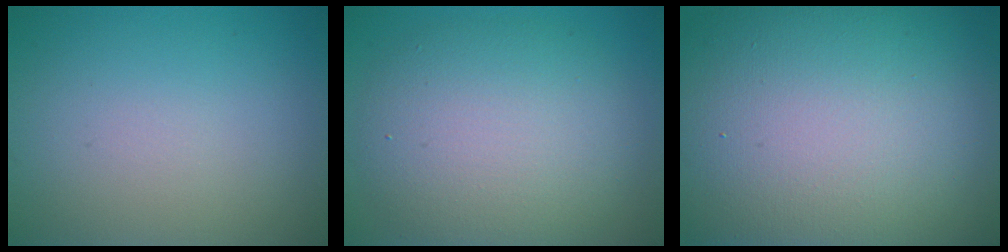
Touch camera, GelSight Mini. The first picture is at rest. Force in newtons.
{"total": 8.0, "press": 8.0, "slide": 0.2}
{"total": 20.7, "press": 20.7, "slide": 1.2}